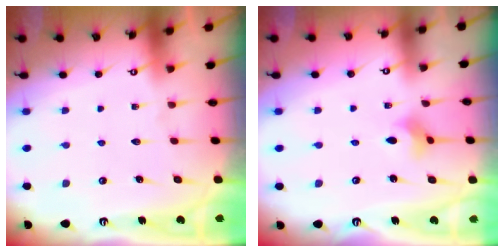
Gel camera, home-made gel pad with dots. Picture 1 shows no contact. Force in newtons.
{"total": 2.7, "press": 2.6, "slide": 0.5}